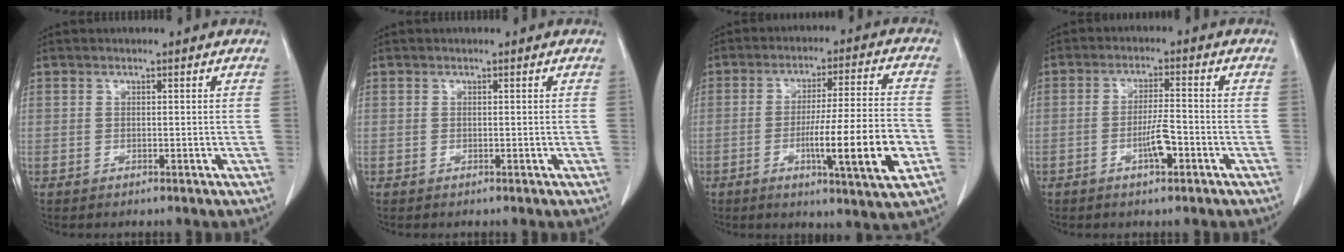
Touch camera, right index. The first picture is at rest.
{"total": 0.0}
{"total": 14.2, "force": [-4.1, 0.1, 13.6], "torque": [-0.217, -0.010, -0.066]}
{"total": 4.6, "force": [-2.0, 0.7, 4.1], "torque": [-0.076, 0.000, -0.036]}